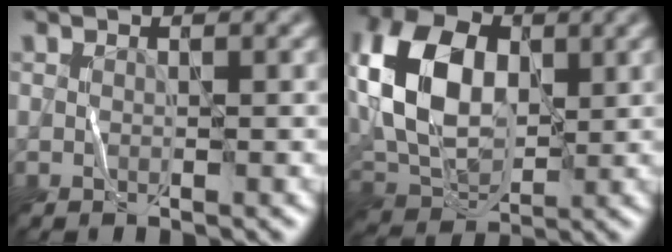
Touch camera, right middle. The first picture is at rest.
{"total": 10.6, "force": [1.4, 7.1, 7.7], "torque": [-0.175, 0.014, 0.012]}